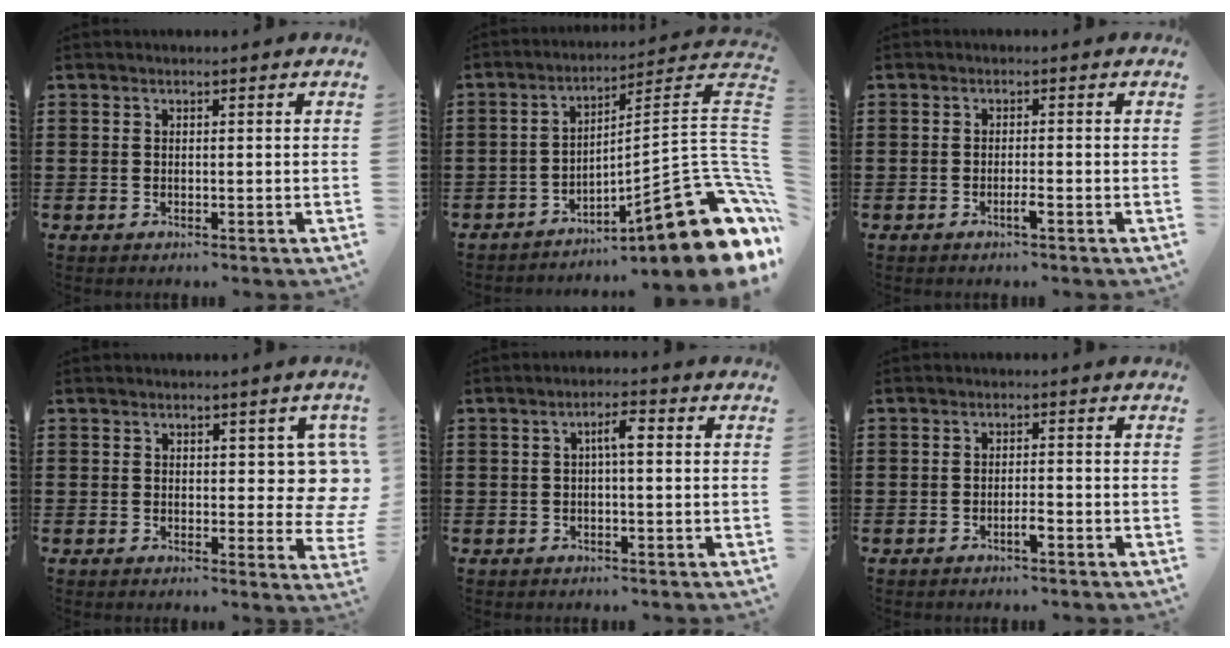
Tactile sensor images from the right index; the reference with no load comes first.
{"total": 16.5, "force": [-7.2, 4.0, 14.3], "torque": [-0.190, -0.004, -0.116]}
{"total": 1.6, "force": [-1.0, 0.0, 1.3], "torque": [-0.023, -0.003, -0.017]}
{"total": 5.9, "force": [1.9, 3.2, 4.6], "torque": [-0.043, -0.007, 0.027]}
{"total": 3.0, "force": [0.1, 0.6, 3.0], "torque": [-0.055, 0.008, -0.002]}
{"total": 1.8, "force": [-1.1, 0.2, 1.5], "torque": [-0.027, 0.000, -0.019]}